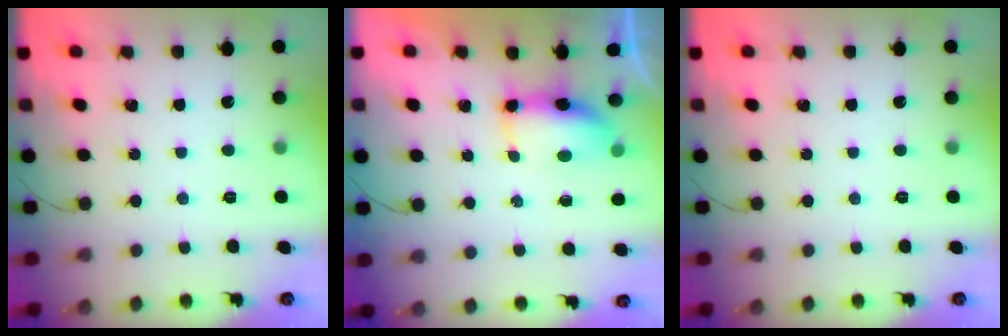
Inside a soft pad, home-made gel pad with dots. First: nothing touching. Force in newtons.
{"total": 9.2, "press": 7.8, "slide": 5.0}
{"total": 0.0}